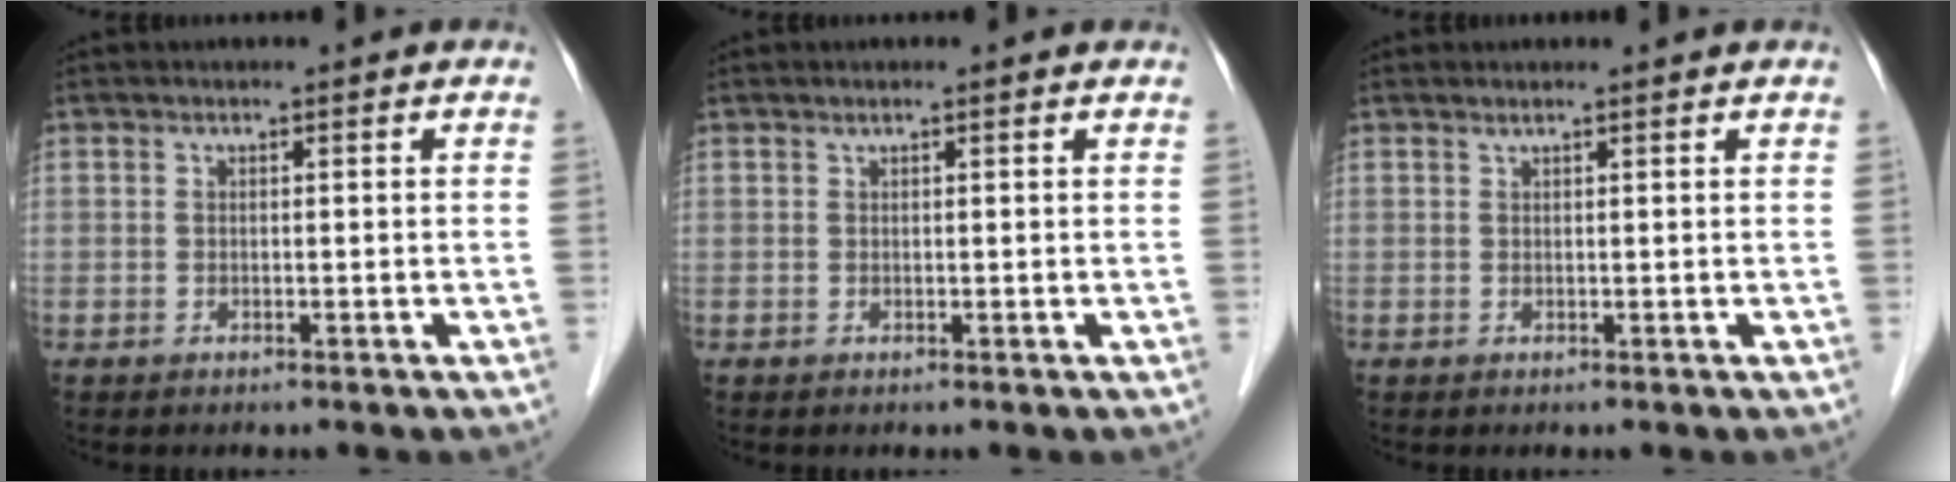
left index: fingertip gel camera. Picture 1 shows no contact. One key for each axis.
{"total": 0.9, "fx": 0.8, "fy": 0.0, "fz": 0.5, "tx": -0.013, "ty": 0.017, "tz": 0.012}
{"total": 0.9, "fx": 0.8, "fy": -0.2, "fz": 0.2, "tx": -0.015, "ty": 0.004, "tz": 0.017}